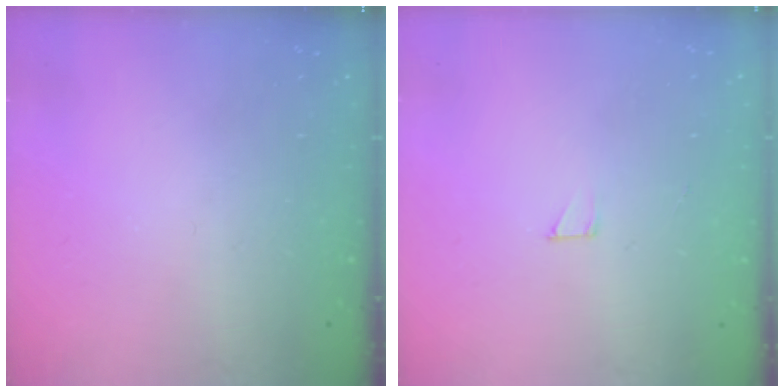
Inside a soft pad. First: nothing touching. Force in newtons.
{"total": 2.0, "press": 2.0, "slide": 0.0}